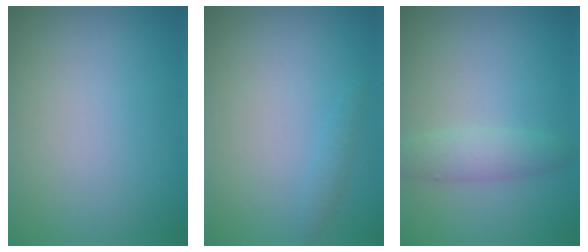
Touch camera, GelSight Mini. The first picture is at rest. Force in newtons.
{"total": 0.9, "press": 0.9, "slide": 0.1}
{"total": 2.4, "press": 2.4, "slide": 0.2}